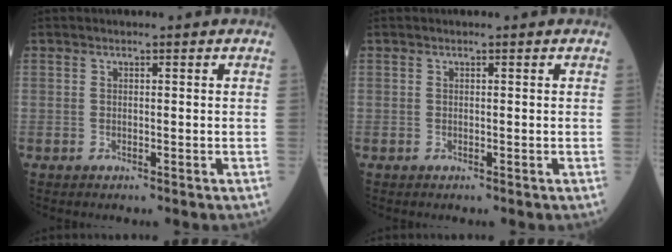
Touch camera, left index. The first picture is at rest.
{"total": 0.0}